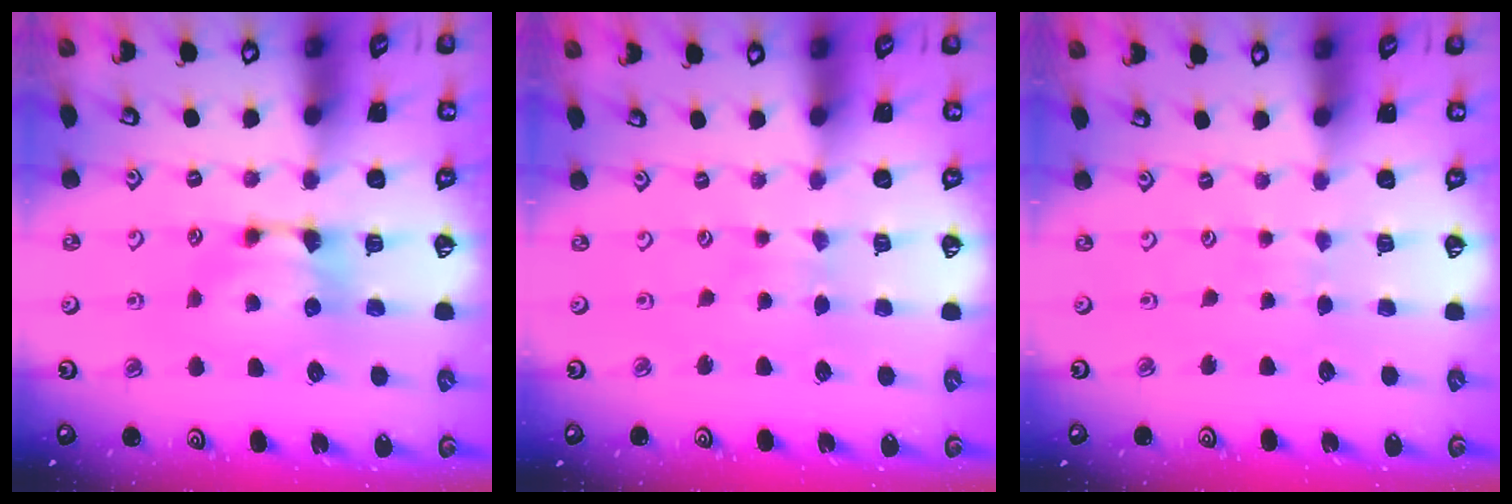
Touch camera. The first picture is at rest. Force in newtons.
{"total": 2.9, "press": 2.9, "slide": 0.0}
{"total": 4.5, "press": 4.5, "slide": 0.1}